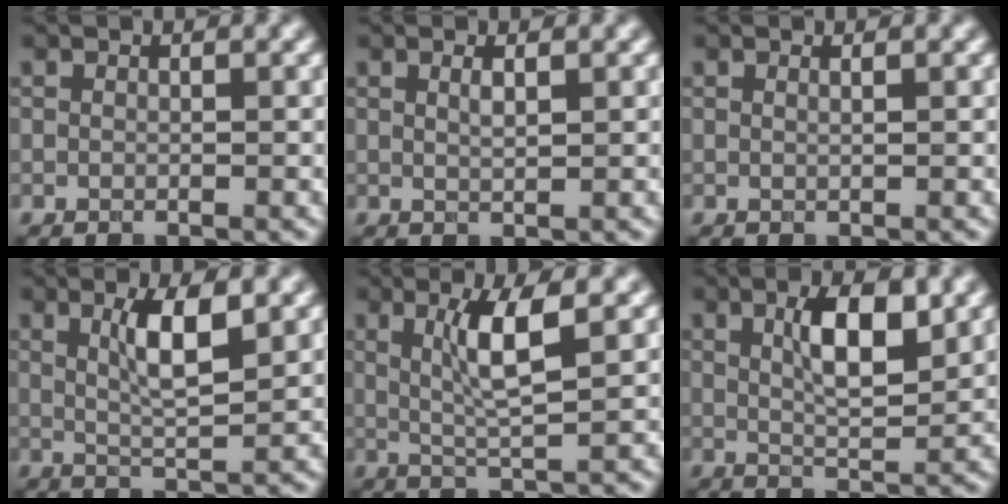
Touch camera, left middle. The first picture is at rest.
{"total": 0.8, "force": [0.2, 0.1, 0.7], "torque": [-0.010, 0.006, 0.013]}
{"total": 0.6, "force": [0.2, 0.2, 0.4], "torque": [0.002, 0.002, 0.003]}
{"total": 3.9, "force": [1.2, 0.7, 3.7], "torque": [-0.068, 0.000, 0.035]}
{"total": 4.2, "force": [1.0, 0.5, 4.1], "torque": [-0.079, 0.000, 0.036]}
{"total": 4.7, "force": [1.5, 1.1, 4.3], "torque": [-0.076, 0.003, 0.038]}